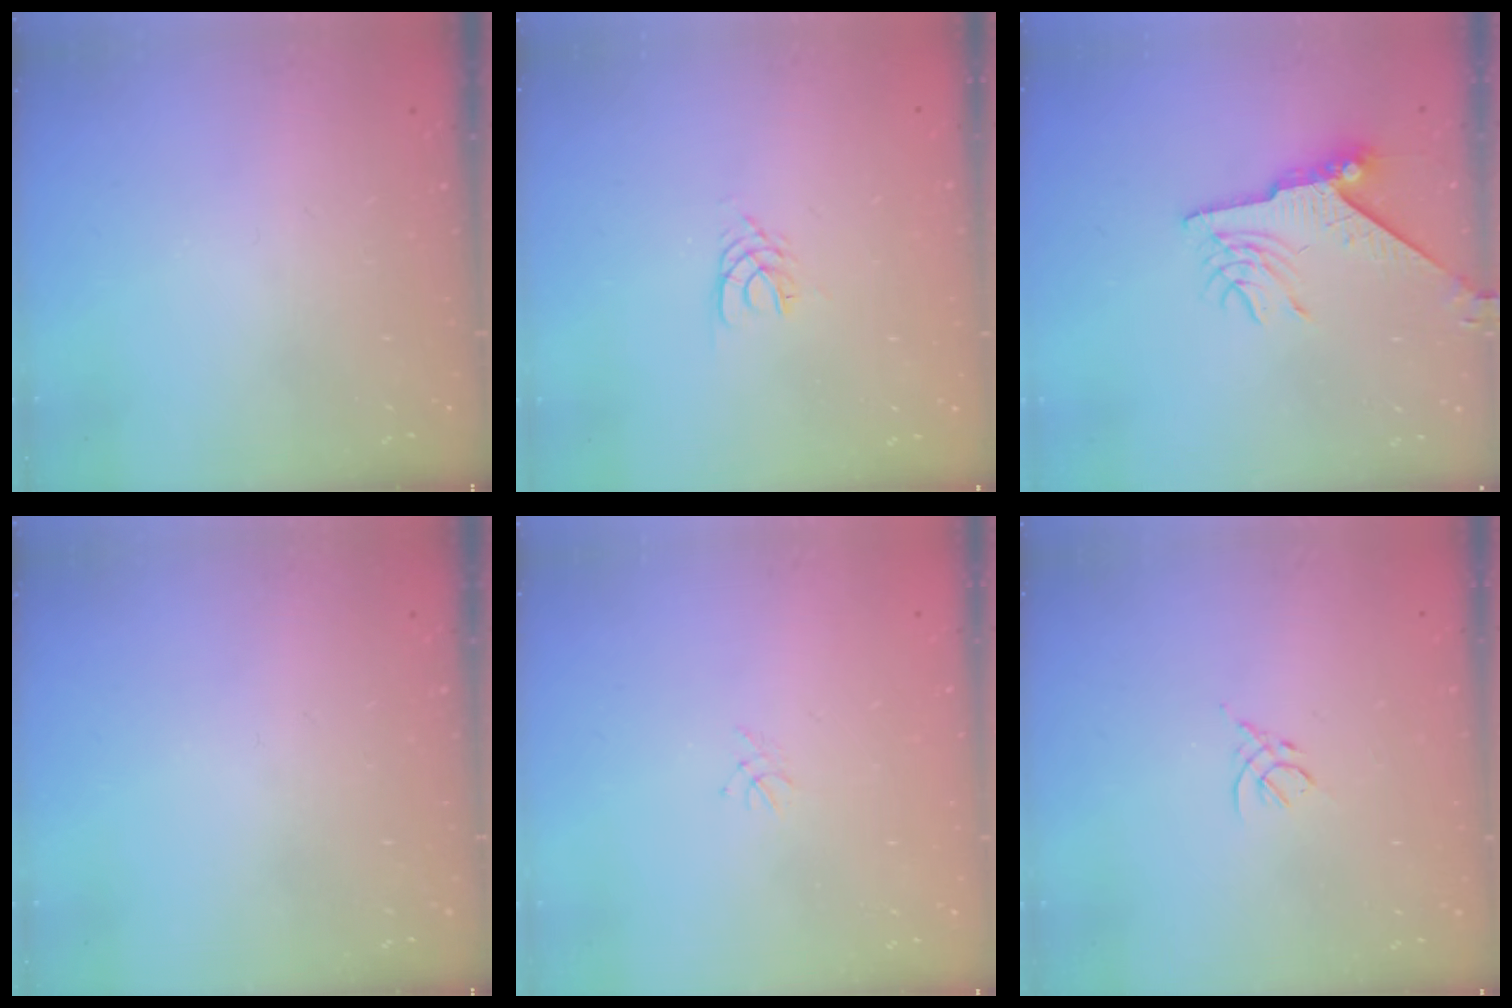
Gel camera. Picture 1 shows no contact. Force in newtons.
{"total": 3.0, "press": 2.9, "slide": 0.4}
{"total": 8.7, "press": 8.7, "slide": 0.6}
{"total": 0.0}
{"total": 1.5, "press": 1.4, "slide": 0.4}
{"total": 3.0, "press": 3.0, "slide": 0.7}